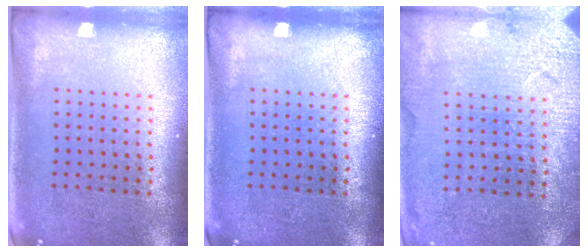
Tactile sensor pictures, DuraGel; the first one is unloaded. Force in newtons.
{"total": 0.0}
{"total": 2.7, "press": 2.7, "slide": 0.1}